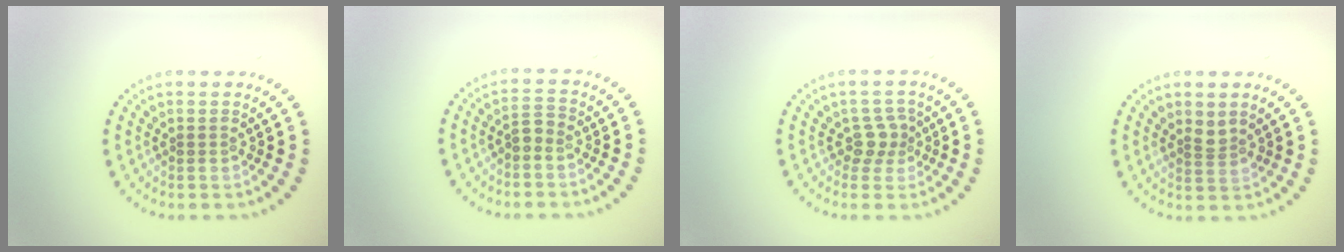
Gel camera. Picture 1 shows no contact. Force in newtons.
{"total": 1.3, "press": 1.2, "slide": 0.6}
{"total": 2.1, "press": 1.7, "slide": 1.3}
{"total": 1.4, "press": 1.0, "slide": 0.9}